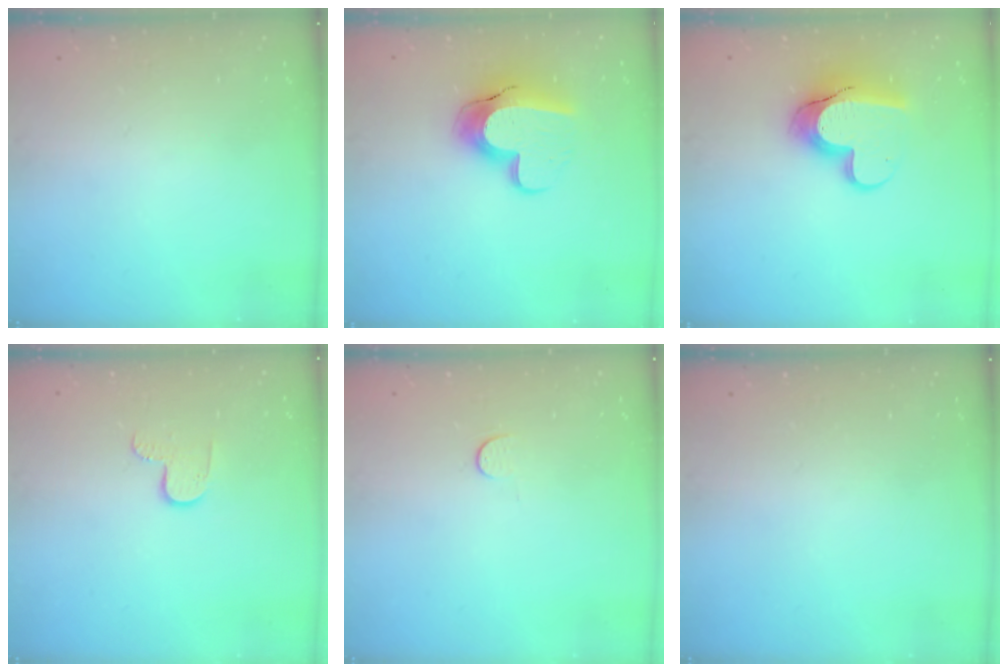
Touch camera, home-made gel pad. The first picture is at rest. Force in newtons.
{"total": 13.7, "press": 13.6, "slide": 1.0}
{"total": 11.8, "press": 11.8, "slide": 1.0}
{"total": 5.2, "press": 5.2, "slide": 0.5}
{"total": 2.8, "press": 2.8, "slide": 0.4}
{"total": 0.0}